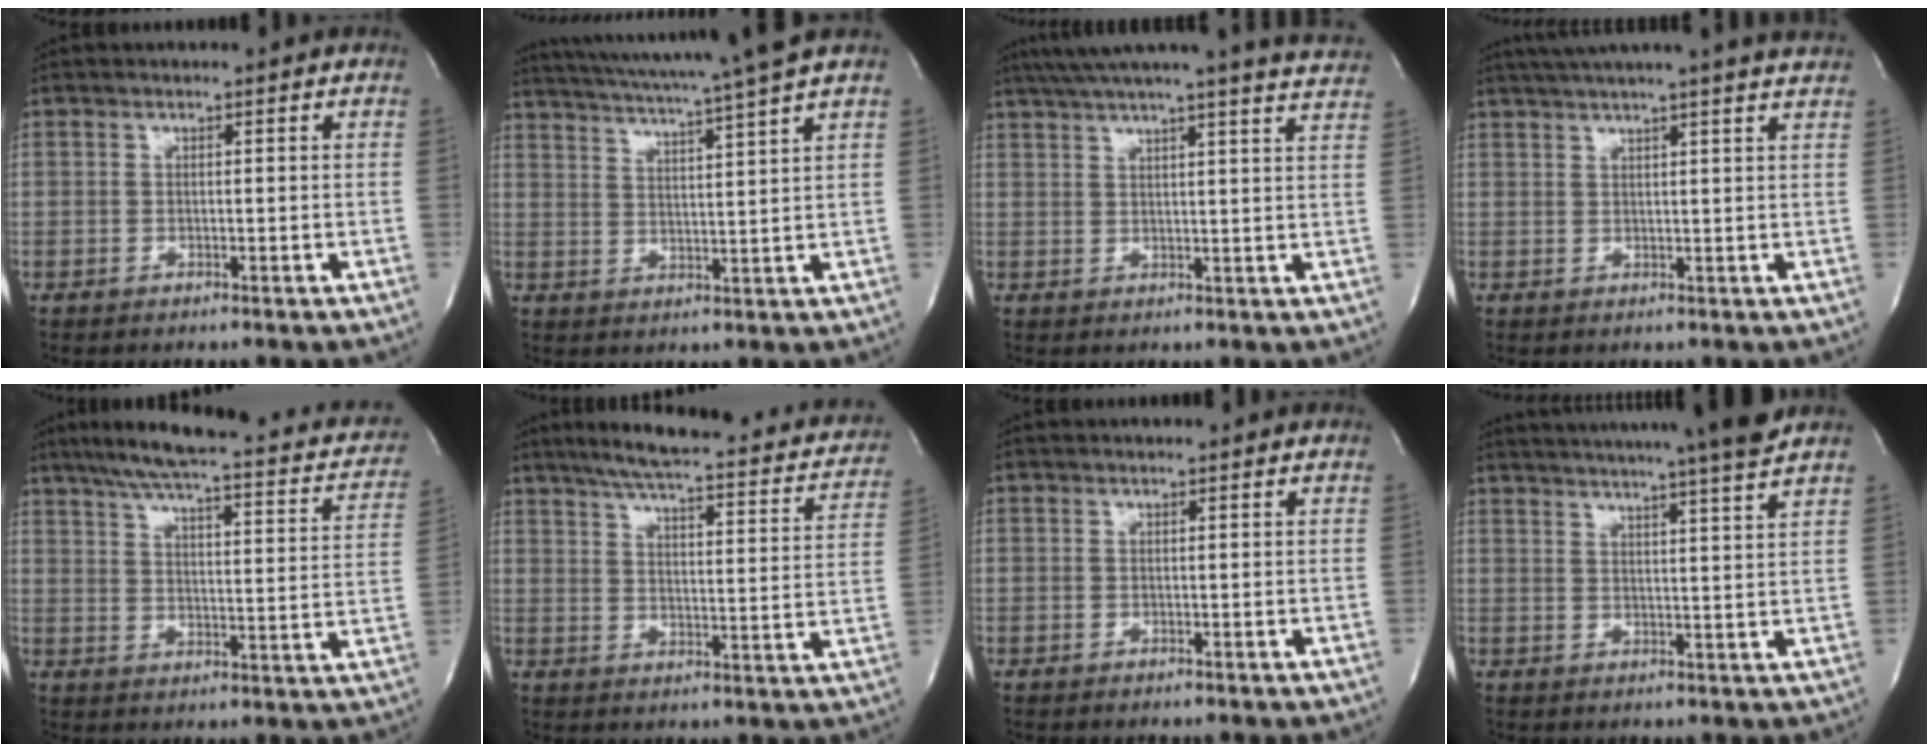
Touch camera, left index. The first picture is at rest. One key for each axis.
{"total": 13.4, "fx": 11.6, "fy": -2.3, "fz": 6.3, "tx": -0.115, "ty": -0.021, "tz": 0.167}
{"total": 20.9, "fx": 18.9, "fy": -0.7, "fz": 8.8, "tx": -0.139, "ty": -0.023, "tz": 0.234}
{"total": 14.4, "fx": 12.6, "fy": -1.2, "fz": 6.8, "tx": -0.120, "ty": 0.006, "tz": 0.159}
{"total": 24.2, "fx": 19.1, "fy": 5.5, "fz": 13.8, "tx": -0.198, "ty": 0.014, "tz": 0.230}
{"total": 24.7, "fx": 20.9, "fy": 4.7, "fz": 12.3, "tx": -0.174, "ty": -0.012, "tz": 0.249}
{"total": 0.0}
{"total": 17.6, "fx": 15.7, "fy": -1.3, "fz": 7.8, "tx": -0.137, "ty": -0.026, "tz": 0.210}